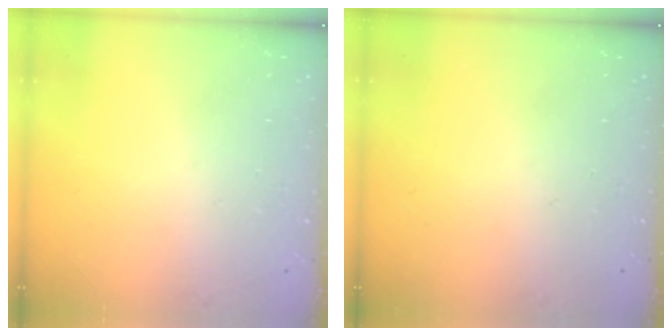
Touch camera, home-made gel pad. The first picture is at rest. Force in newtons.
{"total": 0.0}